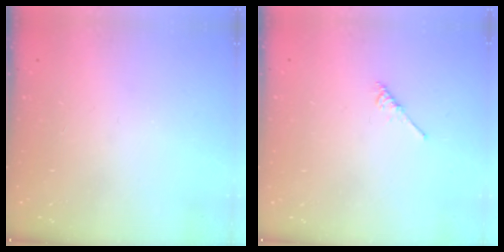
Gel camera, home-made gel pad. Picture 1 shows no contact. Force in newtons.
{"total": 2.1, "press": 2.1, "slide": 0.4}